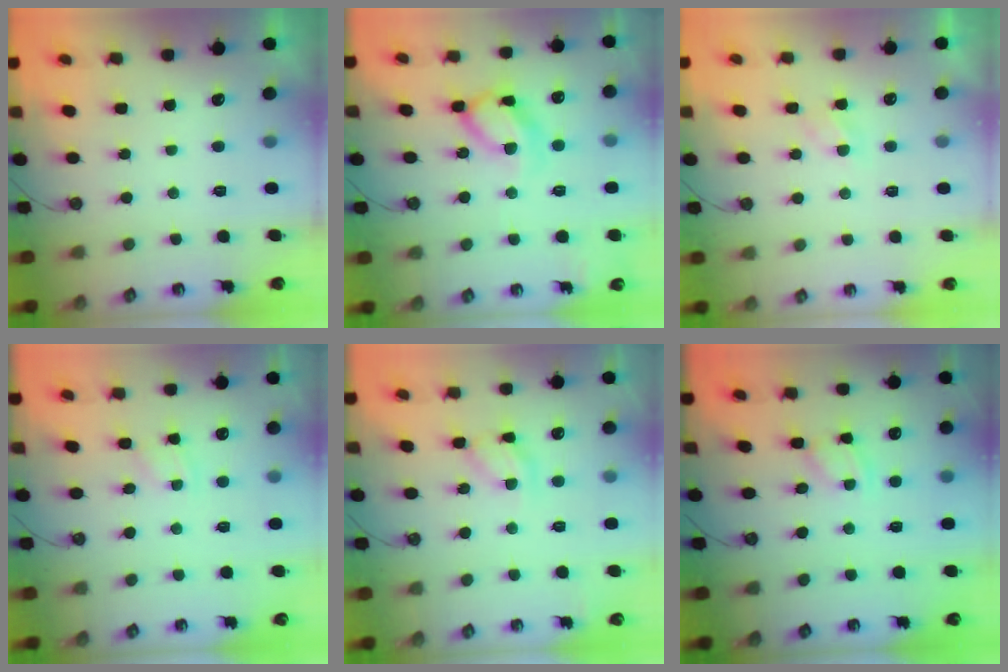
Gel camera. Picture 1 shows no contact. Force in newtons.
{"total": 14.5, "press": 14.5, "slide": 1.2}
{"total": 3.1, "press": 3.0, "slide": 0.5}
{"total": 2.9, "press": 2.9, "slide": 0.5}
{"total": 11.9, "press": 11.8, "slide": 1.4}
{"total": 2.1, "press": 2.1, "slide": 0.4}